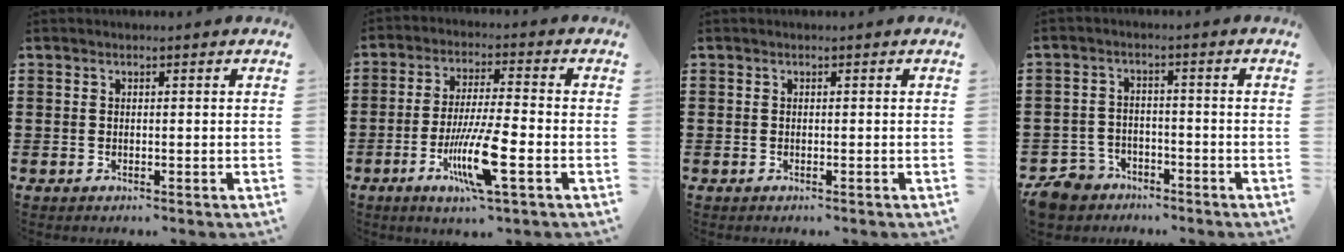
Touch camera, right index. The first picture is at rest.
{"total": 10.3, "force": [-4.0, 1.3, 9.3], "torque": [-0.188, -0.015, -0.076]}
{"total": 0.0}
{"total": 5.1, "force": [-4.6, 2.1, 0.7], "torque": [-0.042, 0.005, -0.102]}